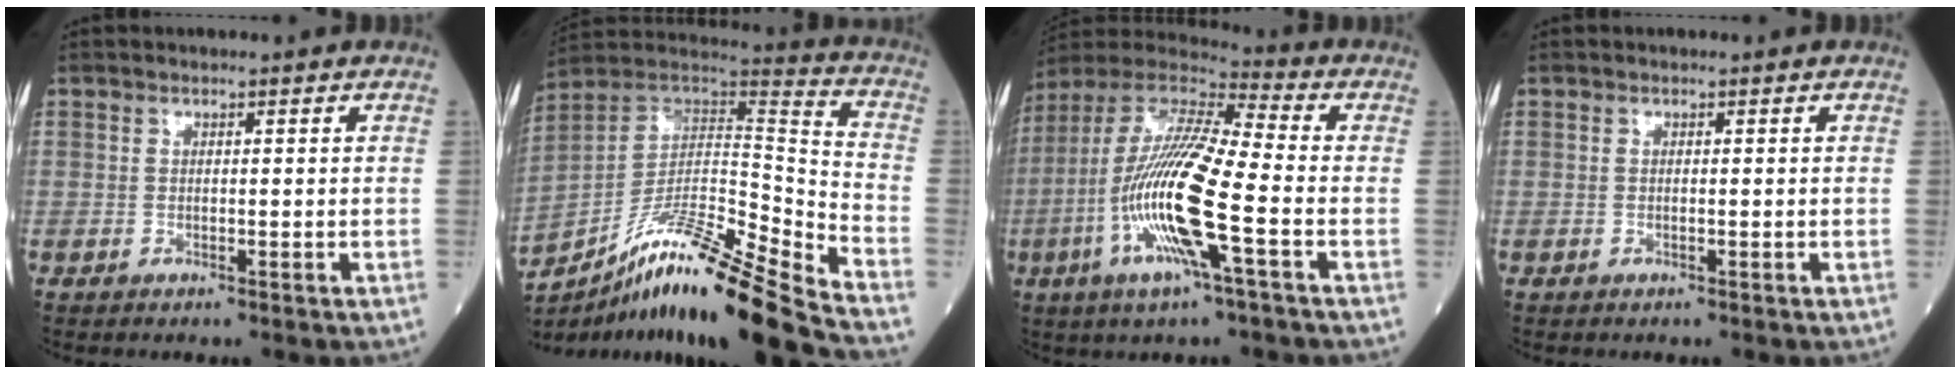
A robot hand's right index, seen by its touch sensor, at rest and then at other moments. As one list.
[{"total": 23.3, "force": [-17.3, -0.3, 15.6], "torque": [-0.250, -0.007, -0.312]}, {"total": 18.0, "force": [-4.8, 1.5, 17.3], "torque": [-0.362, -0.014, -0.100]}, {"total": 0.0}]